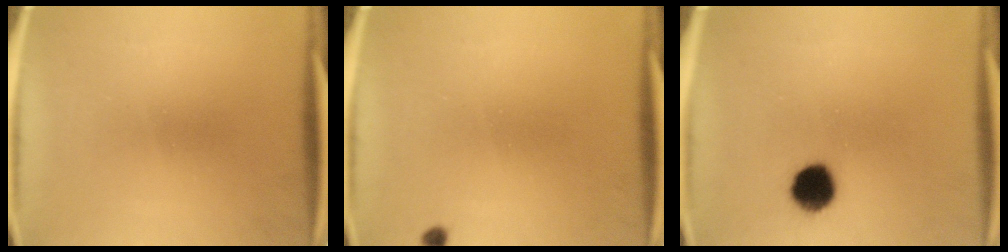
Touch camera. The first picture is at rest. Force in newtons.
{"total": 0.8}
{"total": 8.0}